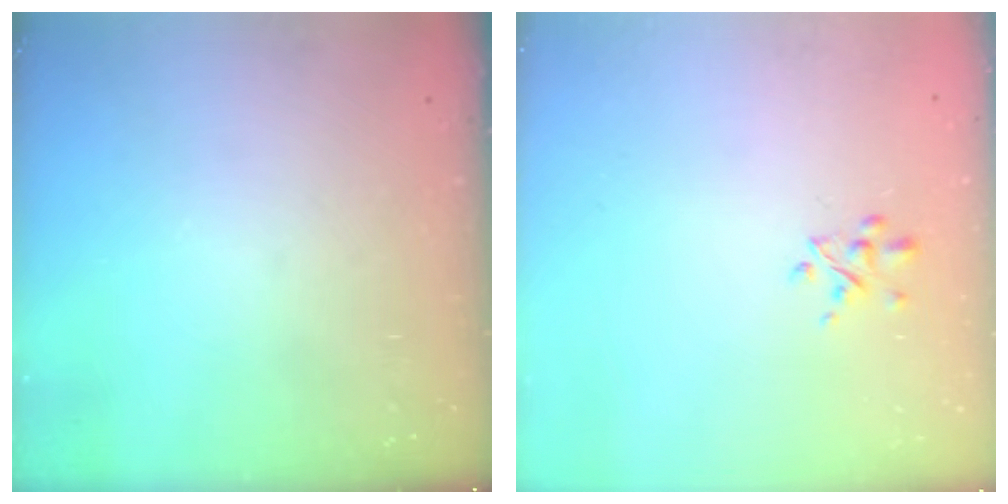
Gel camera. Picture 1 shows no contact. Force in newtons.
{"total": 3.0, "press": 2.8, "slide": 1.1}